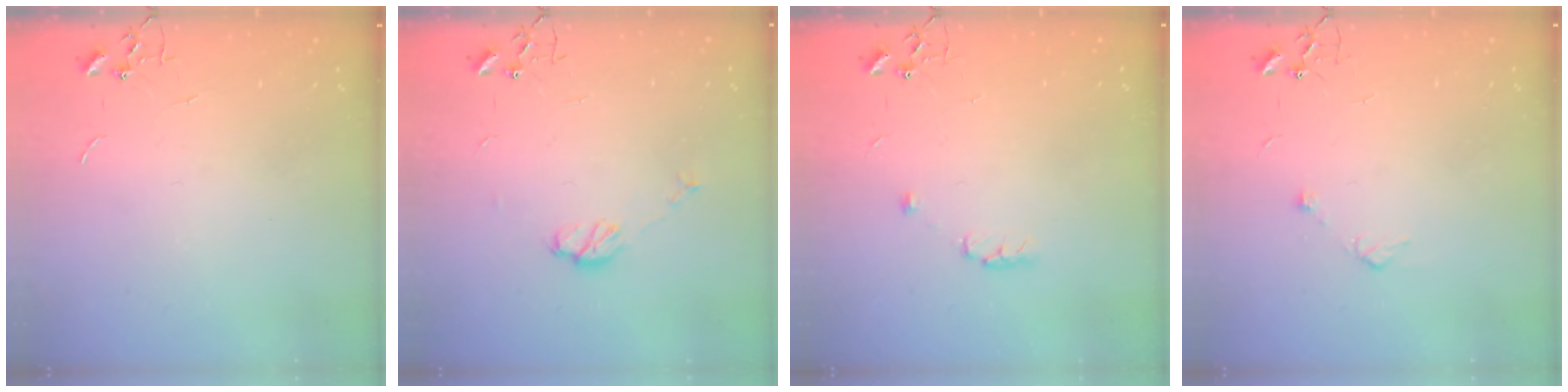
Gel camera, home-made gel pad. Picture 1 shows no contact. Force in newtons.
{"total": 6.7, "press": 6.7, "slide": 0.3}
{"total": 5.3, "press": 5.2, "slide": 0.8}
{"total": 6.1, "press": 6.0, "slide": 0.8}